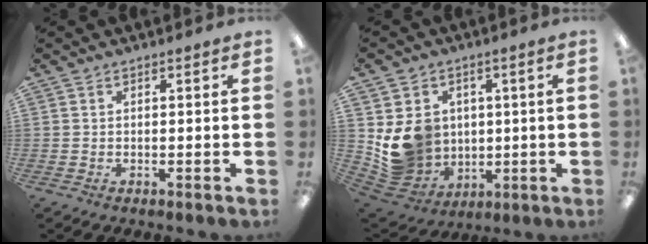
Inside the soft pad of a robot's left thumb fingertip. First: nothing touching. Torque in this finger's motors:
{"motor_torque": [1.13, 2.41, 1.07, -1.08, 0.10]}